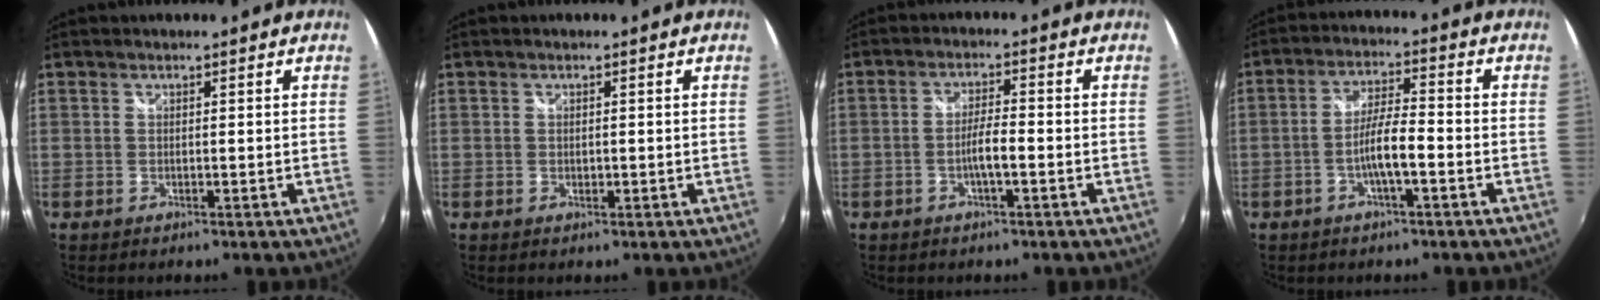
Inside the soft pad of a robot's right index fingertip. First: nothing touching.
{"total": 0.6, "force": [0.0, 0.6, 0.3], "torque": [-0.004, -0.001, 0.001]}
{"total": 3.7, "force": [-1.5, 0.4, 3.4], "torque": [-0.065, 0.003, -0.027]}
{"total": 6.0, "force": [-2.4, 0.8, 5.5], "torque": [-0.106, 0.004, -0.042]}